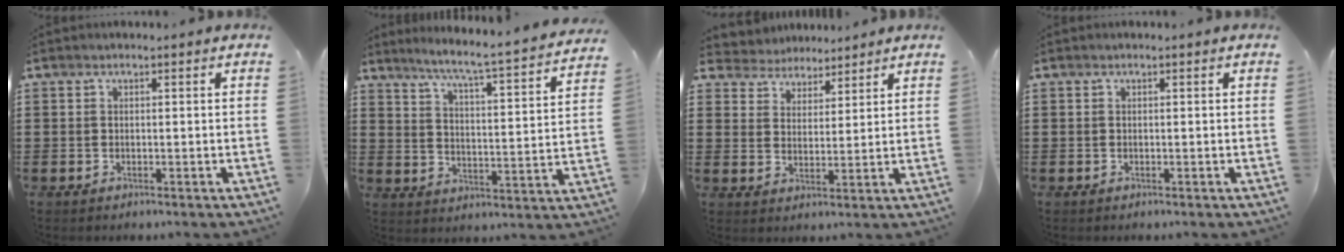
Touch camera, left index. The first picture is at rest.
{"total": 5.5, "force": [4.8, -1.0, 2.4], "torque": [-0.070, -0.046, 0.070]}
{"total": 4.0, "force": [3.5, 1.8, -0.6], "torque": [-0.014, -0.012, 0.062]}
{"total": 0.0}